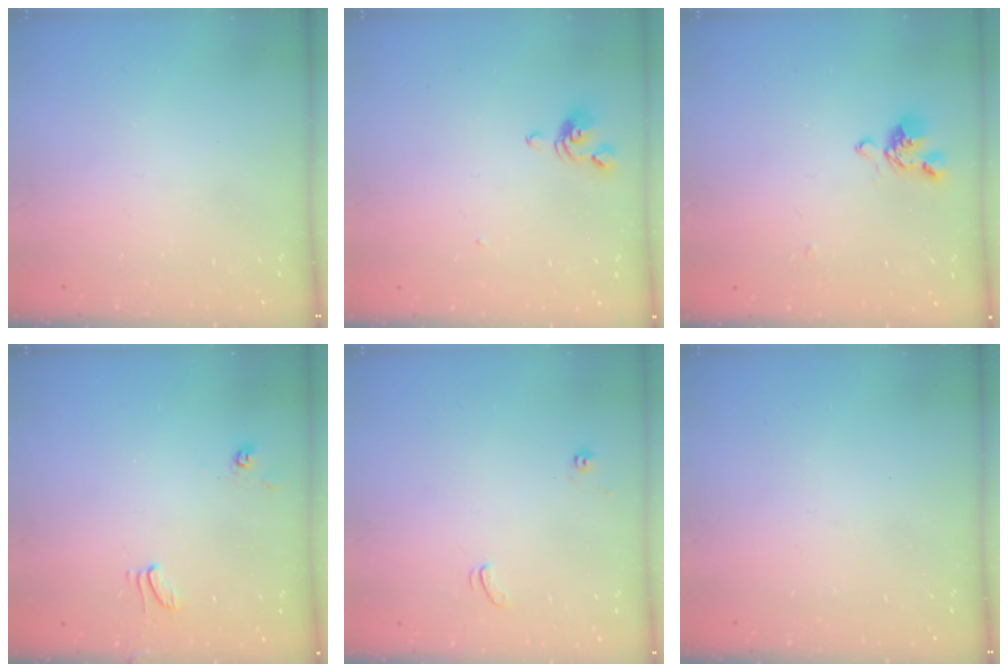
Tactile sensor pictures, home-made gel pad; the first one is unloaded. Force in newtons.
{"total": 1.2, "press": 1.1, "slide": 0.4}
{"total": 2.0, "press": 1.8, "slide": 0.8}
{"total": 0.8, "press": 0.6, "slide": 0.4}
{"total": 1.4, "press": 1.4, "slide": 0.3}
{"total": 0.0}